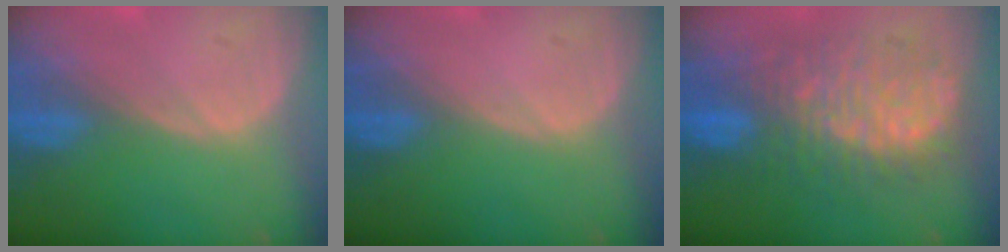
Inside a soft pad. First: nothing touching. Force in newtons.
{"total": 0.0}
{"total": 11.9, "press": 11.8, "slide": 1.4}